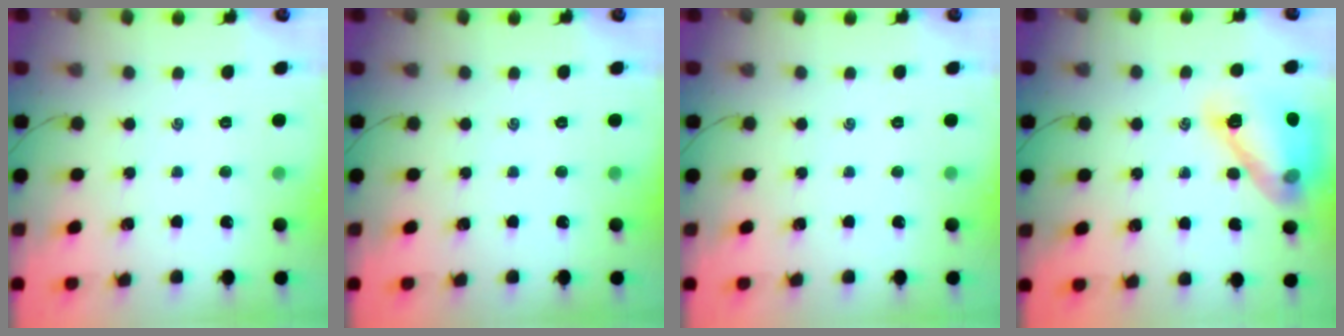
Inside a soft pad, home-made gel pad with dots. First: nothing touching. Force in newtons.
{"total": 0.0}
{"total": 0.0}
{"total": 14.7, "press": 14.7, "slide": 0.9}